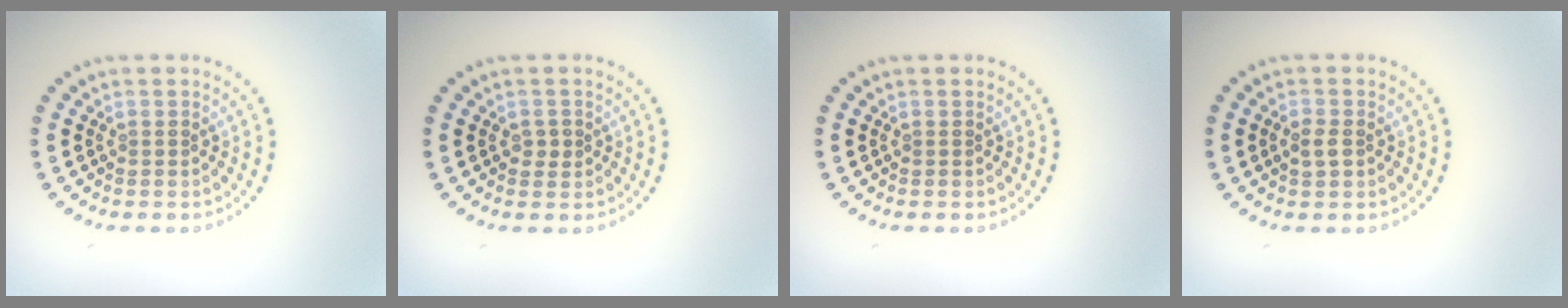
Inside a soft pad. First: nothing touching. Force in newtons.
{"total": 1.1, "press": 1.0, "slide": 0.3}
{"total": 0.0}
{"total": 1.3, "press": 1.3, "slide": 0.1}